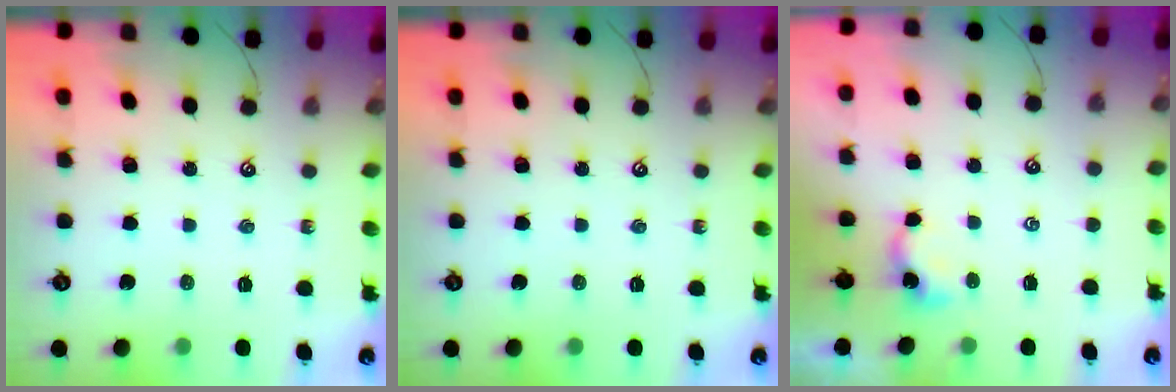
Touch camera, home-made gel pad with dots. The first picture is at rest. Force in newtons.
{"total": 0.0}
{"total": 0.0}